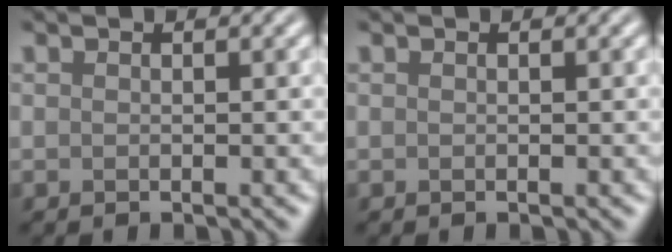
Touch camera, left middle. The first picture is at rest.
{"total": 0.0}